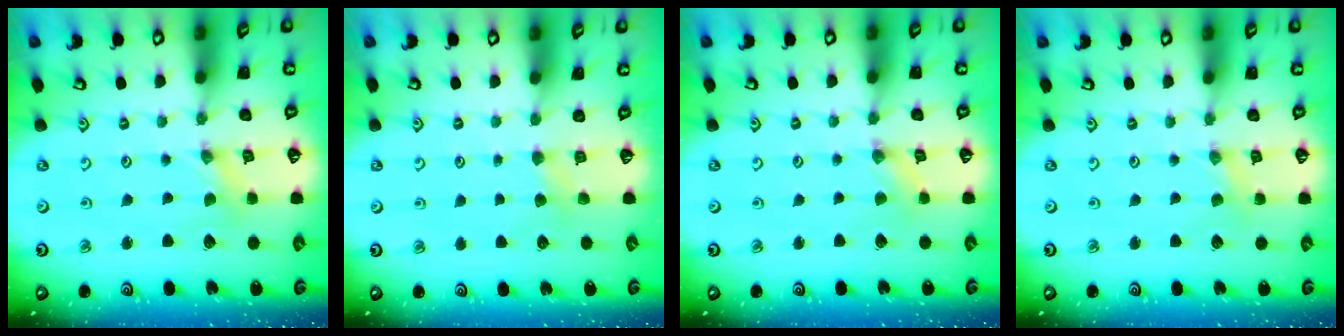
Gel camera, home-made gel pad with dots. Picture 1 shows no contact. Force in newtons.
{"total": 2.6, "press": 2.6, "slide": 0.5}
{"total": 0.8, "press": 0.7, "slide": 0.2}
{"total": 1.2, "press": 1.2, "slide": 0.3}